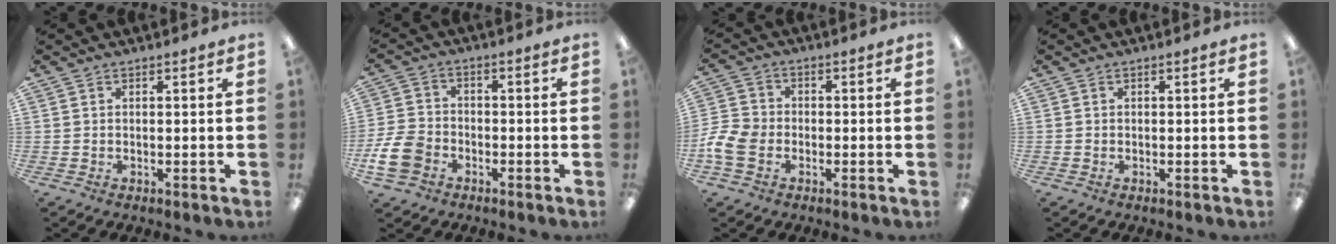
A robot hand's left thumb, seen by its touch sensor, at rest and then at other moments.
{"total": 8.4, "force": [-3.8, 6.1, 4.4], "torque": [-0.105, 0.019, -0.069]}
{"total": 7.0, "force": [-2.4, 5.4, 3.7], "torque": [-0.085, 0.013, -0.043]}
{"total": 0.0}